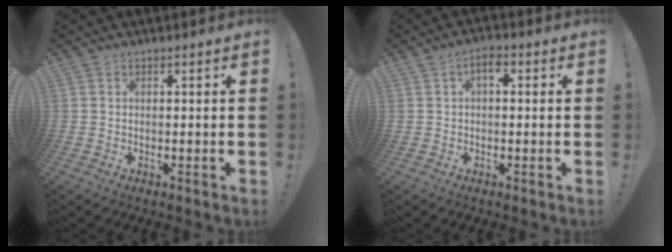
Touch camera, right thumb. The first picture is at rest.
{"total": 3.6, "force": [0.4, 1.8, 3.0], "torque": [-0.049, 0.008, 0.005]}